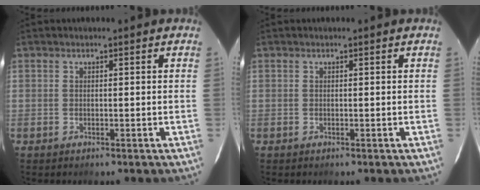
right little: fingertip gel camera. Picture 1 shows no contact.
{"total": 0.0}